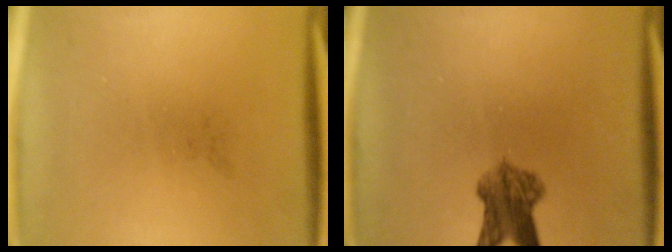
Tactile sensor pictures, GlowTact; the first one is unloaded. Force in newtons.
{"total": 5.5}